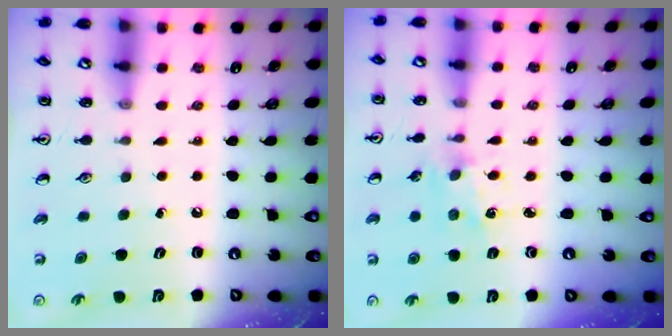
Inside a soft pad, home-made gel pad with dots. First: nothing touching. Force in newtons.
{"total": 1.7, "press": 1.7, "slide": 0.3}